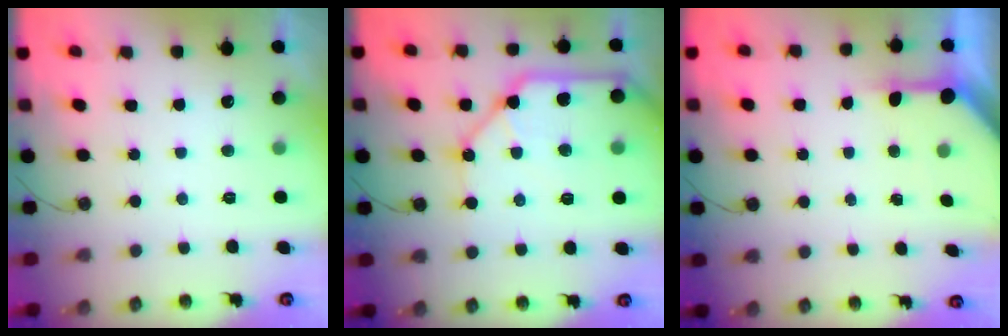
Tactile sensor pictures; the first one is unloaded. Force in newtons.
{"total": 15.0, "press": 14.9, "slide": 2.0}
{"total": 5.0, "press": 5.0, "slide": 0.2}